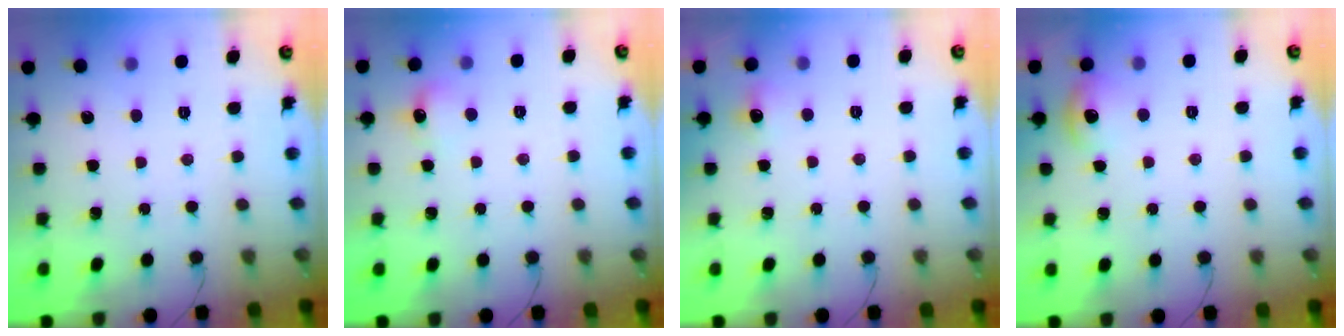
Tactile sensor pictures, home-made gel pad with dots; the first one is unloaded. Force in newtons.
{"total": 7.4, "press": 7.3, "slide": 1.3}
{"total": 4.3, "press": 4.0, "slide": 1.5}
{"total": 6.8, "press": 6.6, "slide": 1.7}